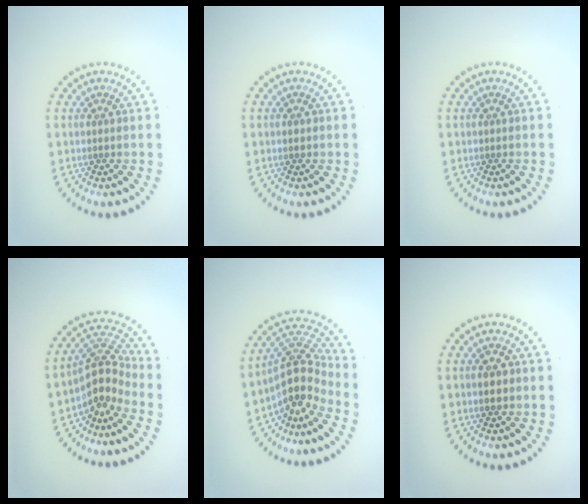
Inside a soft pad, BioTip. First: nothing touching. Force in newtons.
{"total": 0.9, "press": 0.9, "slide": 0.1}
{"total": 0.0}
{"total": 3.9, "press": 2.7, "slide": 2.8}
{"total": 4.7, "press": 3.4, "slide": 3.2}
{"total": 2.0, "press": 2.0, "slide": 0.2}